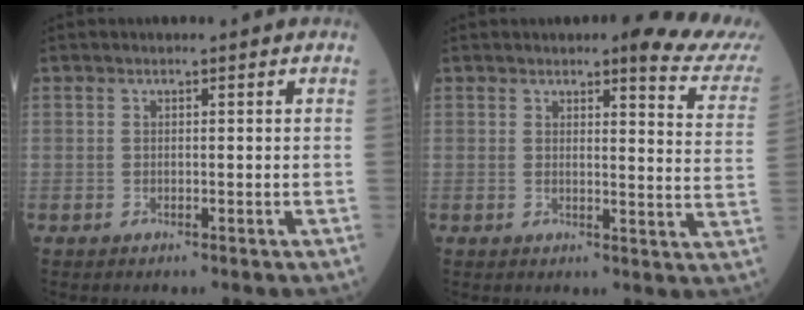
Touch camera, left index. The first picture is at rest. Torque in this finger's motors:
{"motor_torque": [1.07, -1.06, 0.11, 0.05]}